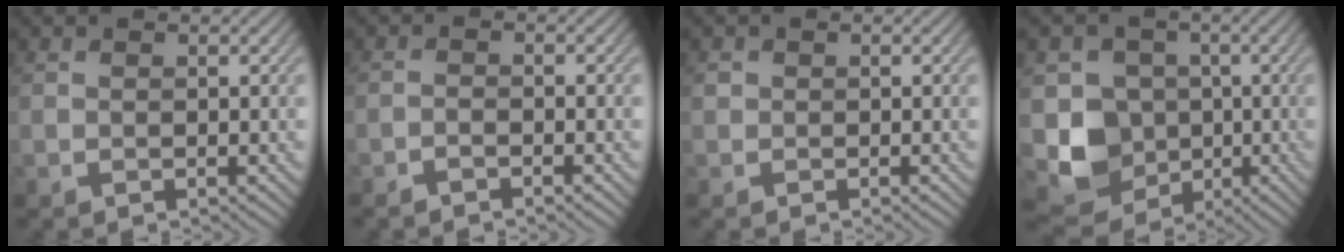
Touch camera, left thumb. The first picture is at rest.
{"total": 1.4, "force": [-1.3, 0.0, 0.3], "torque": [-0.005, 0.002, -0.030]}
{"total": 0.6, "force": [-0.1, 0.6, -0.1], "torque": [0.007, -0.001, -0.010]}
{"total": 7.7, "force": [-1.1, 7.0, 3.0], "torque": [-0.072, -0.019, -0.030]}